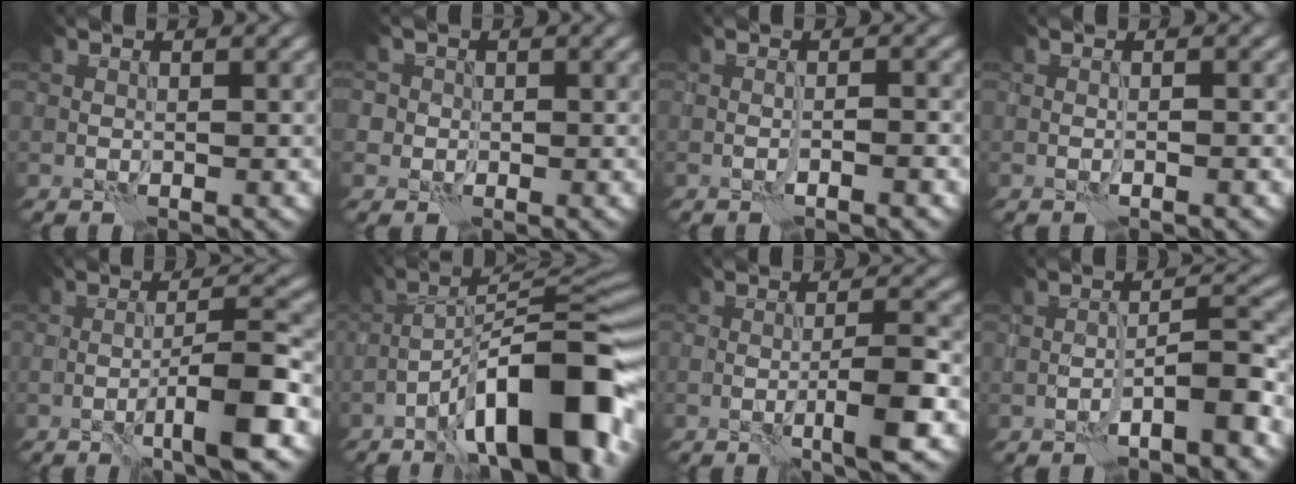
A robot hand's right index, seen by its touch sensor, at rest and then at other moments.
{"total": 3.2, "force": [0.5, 3.0, 0.9], "torque": [0.005, 0.022, -0.014]}
{"total": 1.3, "force": [-0.9, 0.0, 0.9], "torque": [-0.014, 0.007, -0.018]}
{"total": 0.7, "force": [-0.5, 0.0, 0.5], "torque": [-0.008, 0.004, -0.009]}
{"total": 5.9, "force": [-2.5, 0.6, 5.3], "torque": [-0.074, 0.012, -0.050]}
{"total": 14.3, "force": [-7.6, 4.0, 11.4], "torque": [-0.167, 0.018, -0.126]}
{"total": 4.2, "force": [-1.5, 0.5, 3.9], "torque": [-0.058, 0.007, -0.031]}
{"total": 4.1, "force": [-2.6, 0.6, 3.1], "torque": [-0.045, 0.021, -0.045]}